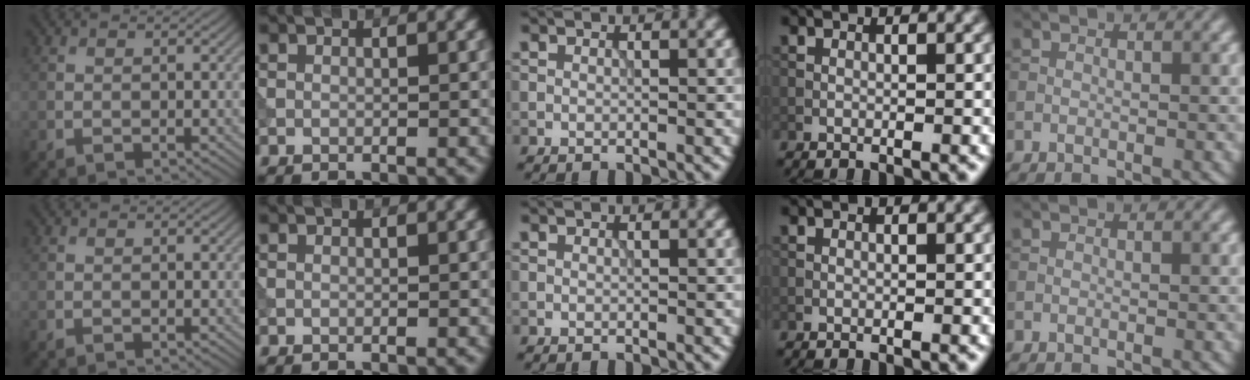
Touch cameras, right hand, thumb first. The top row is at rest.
{}